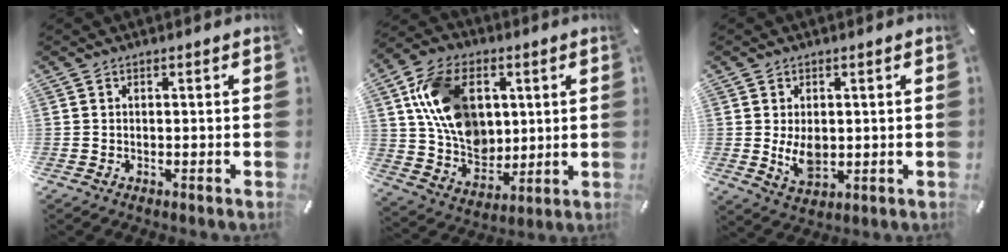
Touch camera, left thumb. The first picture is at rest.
{"total": 16.8, "force": [4.4, 12.4, 10.4], "torque": [-0.217, 0.006, 0.087]}
{"total": 6.2, "force": [0.0, 4.3, 4.5], "torque": [-0.100, -0.005, -0.001]}